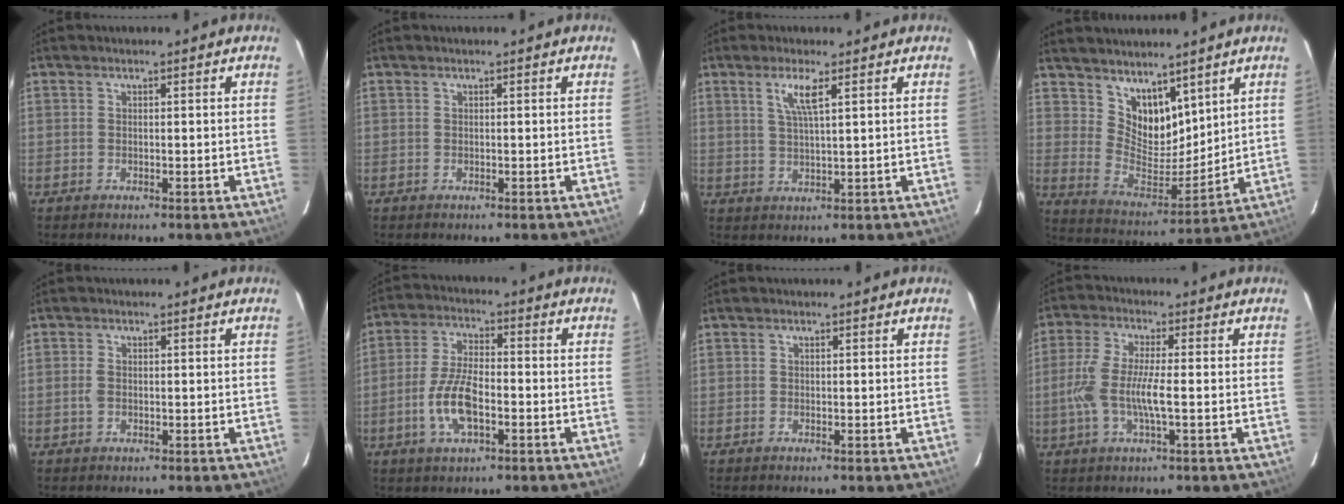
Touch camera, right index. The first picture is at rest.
{"total": 0.0}
{"total": 4.3, "force": [2.1, 0.1, 3.7], "torque": [-0.074, -0.002, 0.041]}
{"total": 11.1, "force": [7.9, 6.2, 4.8], "torque": [-0.080, -0.003, 0.161]}
{"total": 1.4, "force": [-0.2, 0.9, 1.0], "torque": [-0.024, 0.000, -0.004]}
{"total": 9.4, "force": [-3.1, 3.7, 8.0], "torque": [-0.169, 0.001, -0.059]}
{"total": 0.0}
{"total": 8.6, "force": [-1.6, 1.4, 8.3], "torque": [-0.177, -0.003, -0.032]}